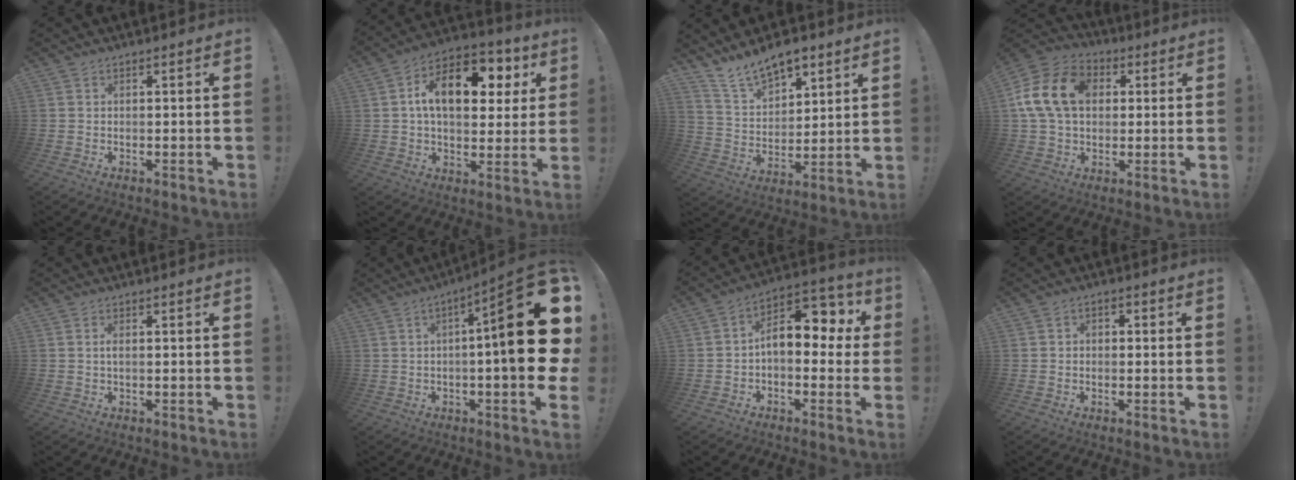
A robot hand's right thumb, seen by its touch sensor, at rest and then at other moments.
{"total": 17.1, "force": [5.0, 9.9, 12.9], "torque": [-0.185, -0.010, 0.083]}
{"total": 12.2, "force": [9.6, 5.9, 4.7], "torque": [-0.093, -0.062, 0.184]}
{"total": 17.4, "force": [3.5, 12.9, 11.2], "torque": [-0.196, 0.015, 0.069]}
{"total": 1.1, "force": [-0.2, 0.2, 1.1], "torque": [-0.022, 0.001, -0.004]}
{"total": 24.0, "force": [1.6, 5.1, 23.4], "torque": [-0.333, -0.014, 0.021]}
{"total": 12.1, "force": [1.9, 7.4, 9.3], "torque": [-0.125, -0.004, 0.034]}
{"total": 2.1, "force": [-1.3, 1.3, 1.0], "torque": [-0.012, 0.011, -0.025]}